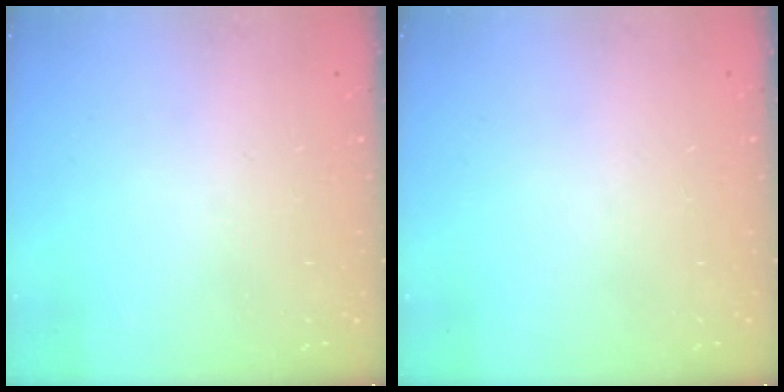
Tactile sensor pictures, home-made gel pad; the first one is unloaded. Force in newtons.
{"total": 0.0}